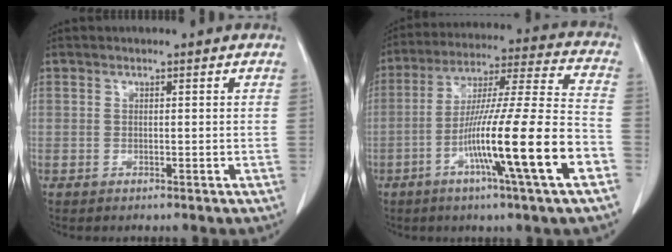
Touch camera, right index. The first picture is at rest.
{"total": 19.1, "force": [-7.3, -0.6, 17.6], "torque": [-0.300, -0.014, -0.125]}